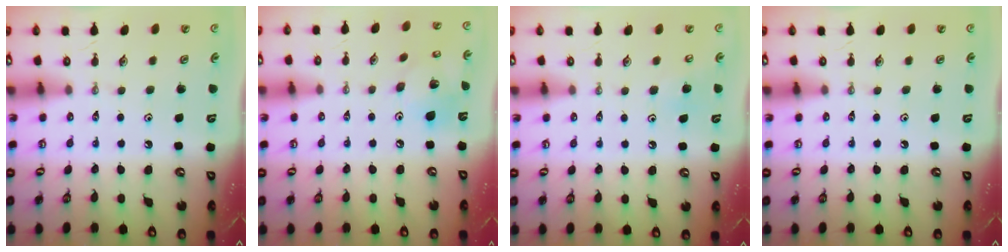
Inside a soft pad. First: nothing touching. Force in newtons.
{"total": 14.4, "press": 14.1, "slide": 3.3}
{"total": 5.5, "press": 5.5, "slide": 0.4}
{"total": 0.0}